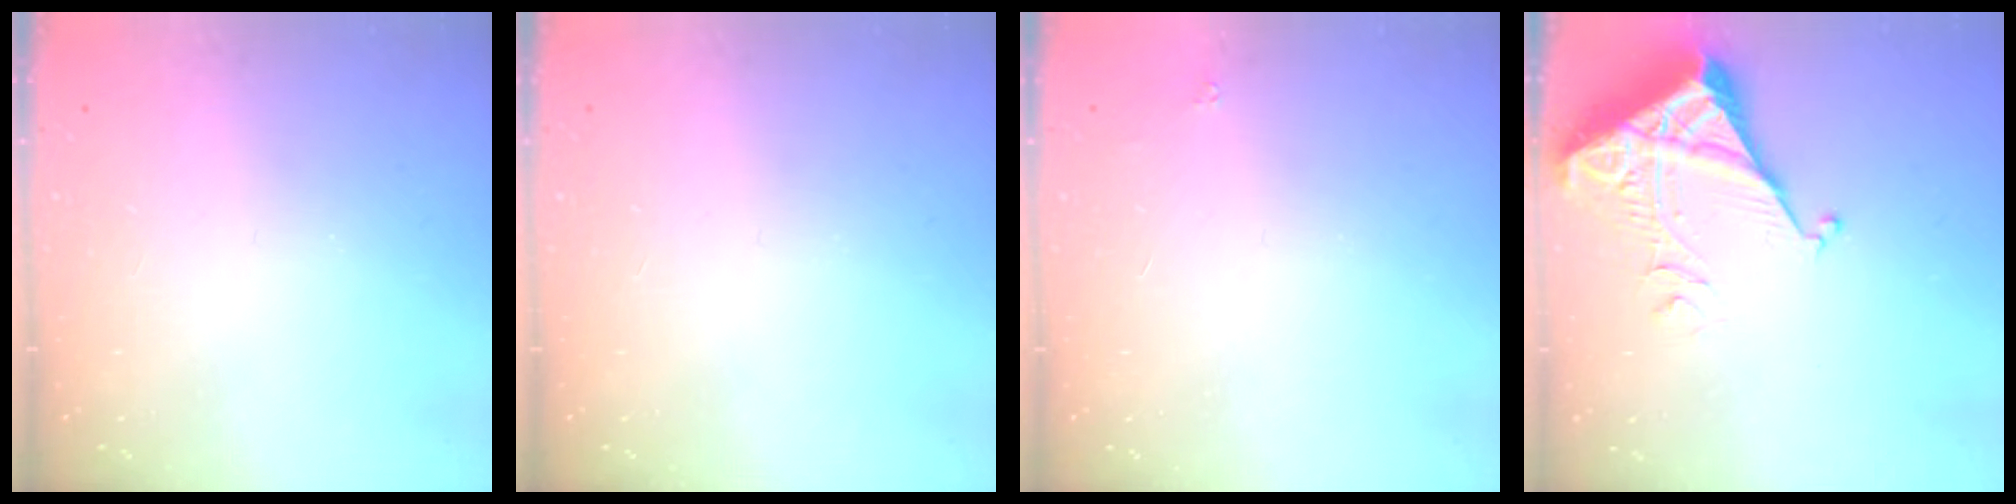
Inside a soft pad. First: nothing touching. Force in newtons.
{"total": 0.0}
{"total": 1.6, "press": 1.5, "slide": 0.2}
{"total": 5.4, "press": 5.4, "slide": 0.7}